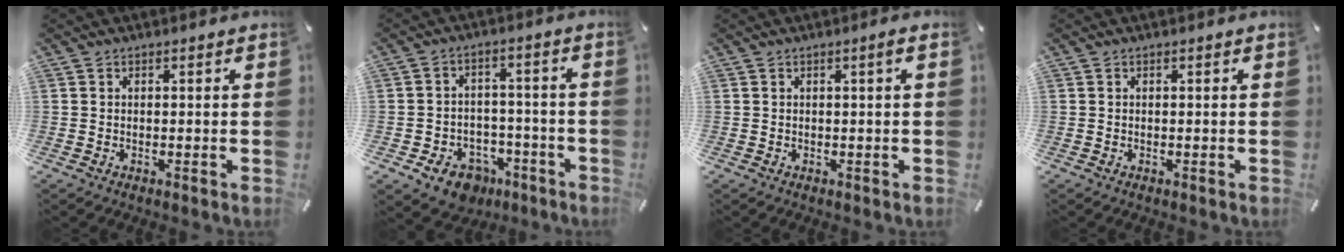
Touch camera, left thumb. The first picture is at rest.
{"total": 8.7, "force": [-5.1, 6.2, 3.4], "torque": [-0.062, 0.044, -0.085]}
{"total": 1.7, "force": [0.3, 0.1, 1.7], "torque": [-0.031, 0.001, 0.004]}
{"total": 0.0}